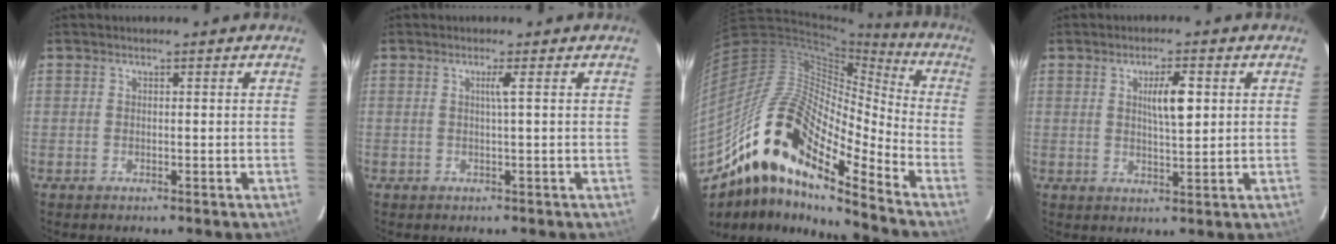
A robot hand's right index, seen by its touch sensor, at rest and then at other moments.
{"total": 1.4, "force": [0.3, -0.5, 1.2], "torque": [-0.023, -0.001, 0.005]}
{"total": 20.5, "force": [-12.5, 5.3, 15.3], "torque": [-0.307, 0.019, -0.223]}
{"total": 5.0, "force": [1.4, 0.9, 4.8], "torque": [-0.082, 0.003, 0.024]}